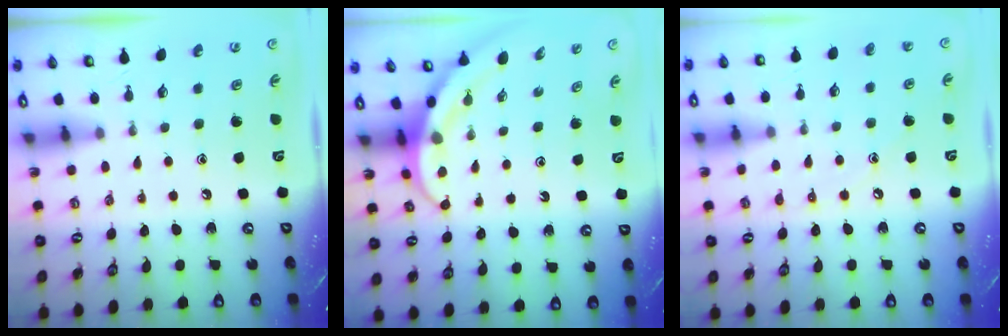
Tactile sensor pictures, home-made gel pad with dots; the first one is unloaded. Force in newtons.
{"total": 4.0, "press": 4.0, "slide": 0.4}
{"total": 5.4, "press": 5.3, "slide": 0.6}